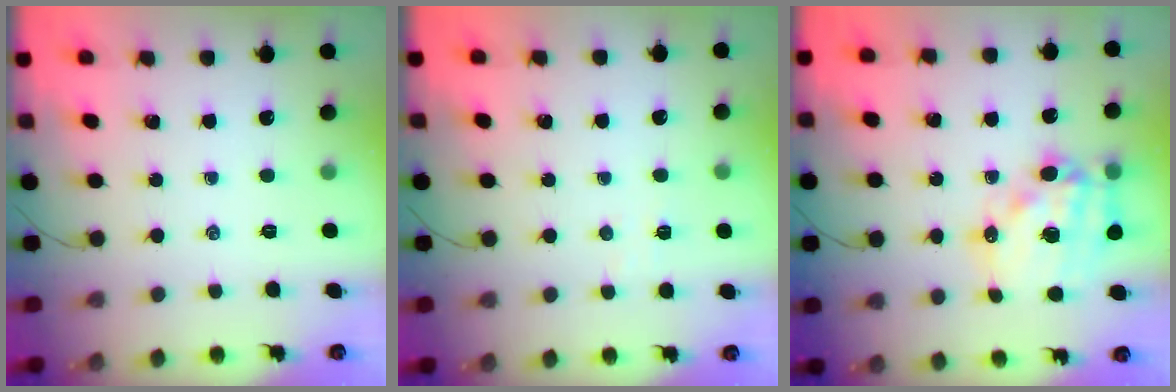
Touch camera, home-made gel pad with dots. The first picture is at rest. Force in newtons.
{"total": 2.7, "press": 2.6, "slide": 0.8}
{"total": 16.6, "press": 16.1, "slide": 3.7}